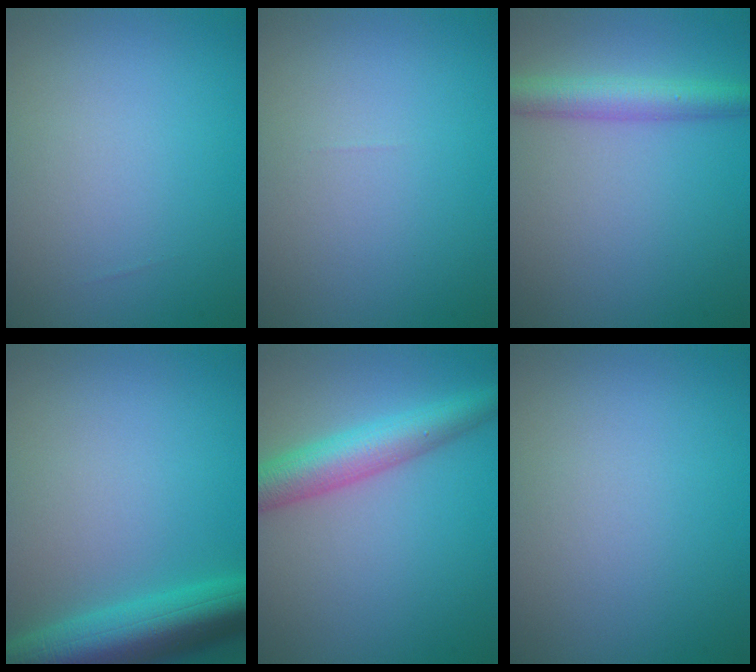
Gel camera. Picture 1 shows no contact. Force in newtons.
{"total": 0.0}
{"total": 3.8, "press": 3.8, "slide": 0.1}
{"total": 8.1, "press": 8.1, "slide": 0.3}
{"total": 5.2, "press": 5.2, "slide": 0.3}
{"total": 0.0}